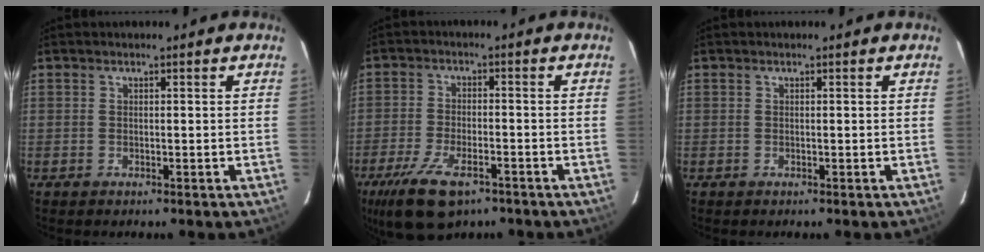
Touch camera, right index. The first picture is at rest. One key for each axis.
{"total": 9.9, "fx": -6.4, "fy": 3.7, "fz": 6.5, "tx": -0.126, "ty": -0.015, "tz": -0.109}
{"total": 0.0}